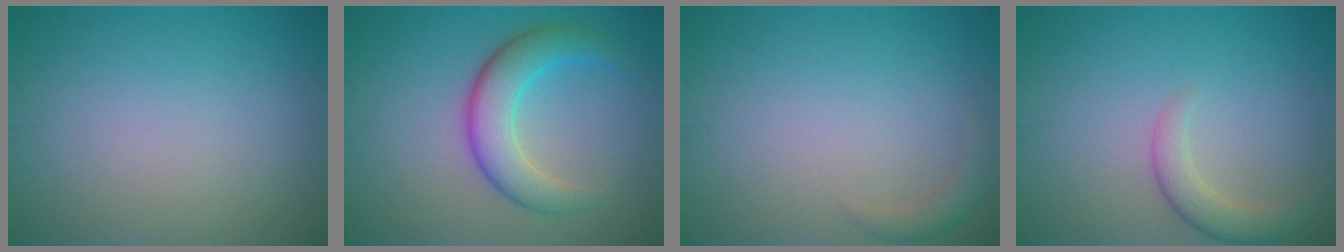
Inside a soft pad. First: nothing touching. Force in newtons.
{"total": 5.1, "press": 5.1, "slide": 0.1}
{"total": 1.5, "press": 1.5, "slide": 0.1}
{"total": 2.7, "press": 2.7, "slide": 0.2}